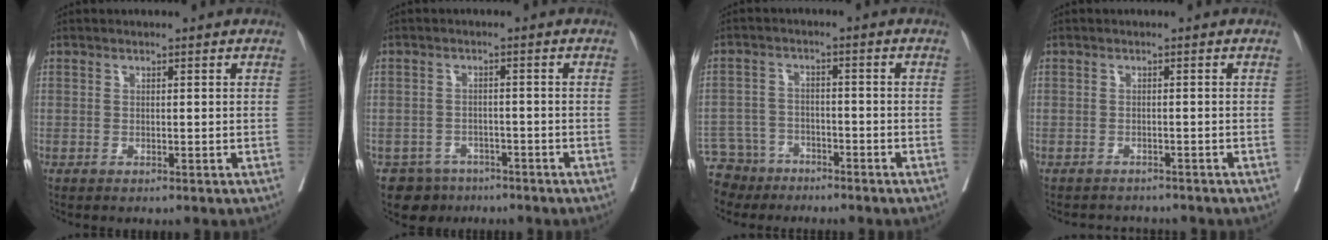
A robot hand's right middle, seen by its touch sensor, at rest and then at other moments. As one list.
[{"total": 4.3, "force": [-3.2, 3.0, -0.1], "torque": [0.011, 0.008, -0.047]}, {"total": 7.3, "force": [-6.4, 3.5, 0.1], "torque": [-0.007, -0.002, -0.113]}, {"total": 3.1, "force": [-3.1, 0.6, -0.1], "torque": [0.007, -0.005, -0.045]}]